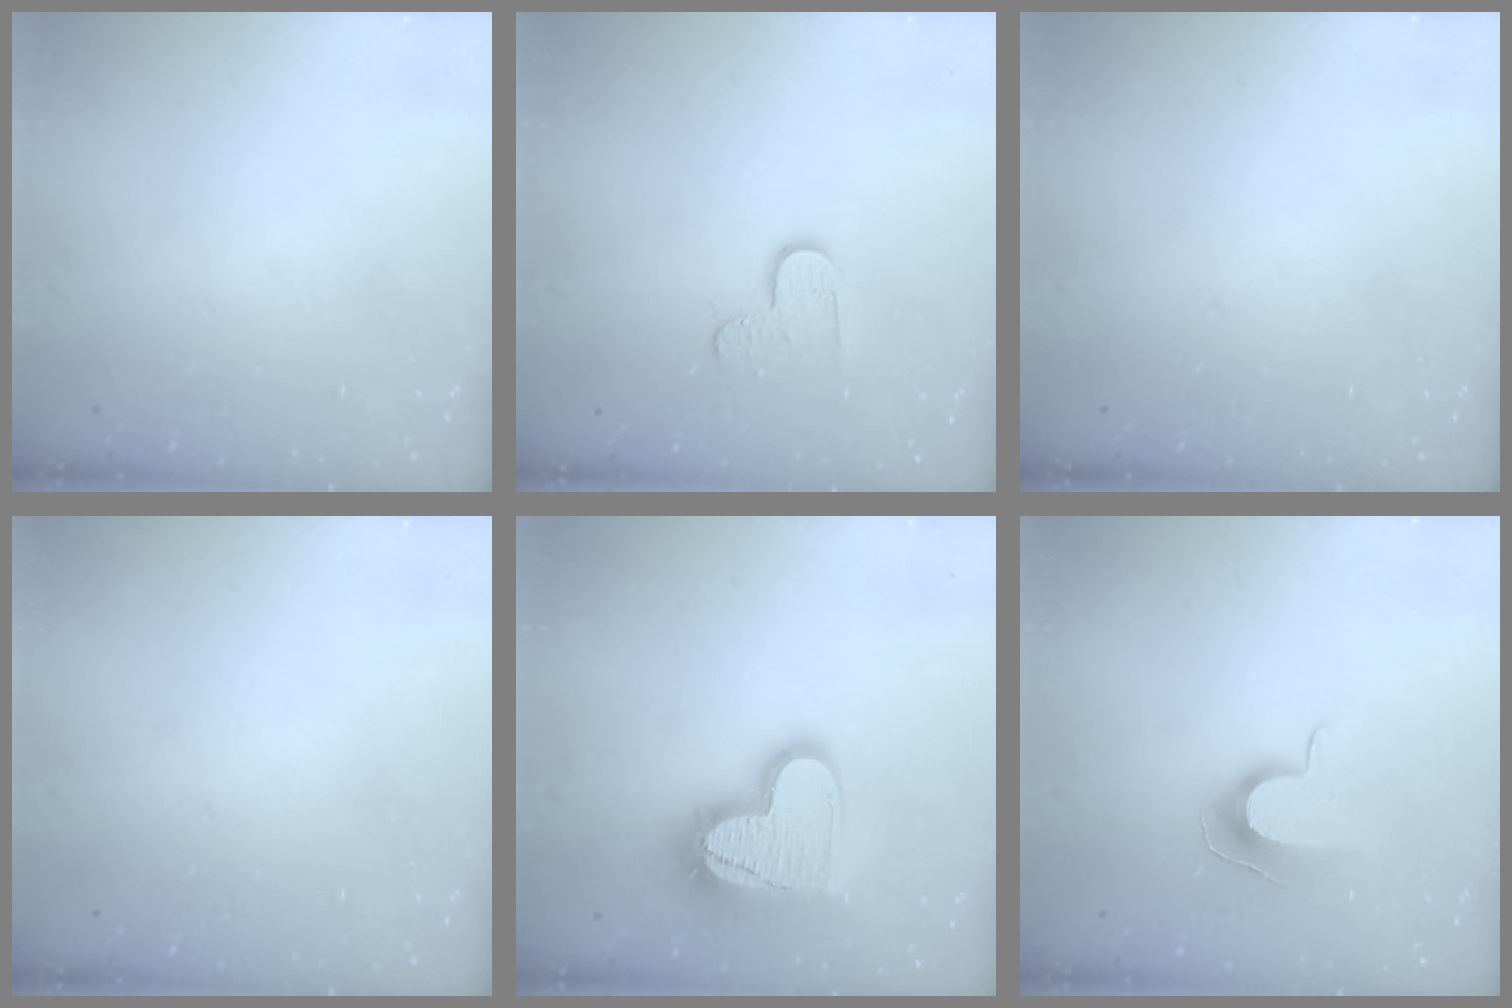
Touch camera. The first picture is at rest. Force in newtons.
{"total": 7.9, "press": 7.9, "slide": 0.5}
{"total": 0.0}
{"total": 0.0}
{"total": 18.9, "press": 18.9, "slide": 1.4}
{"total": 8.9, "press": 8.9, "slide": 0.8}